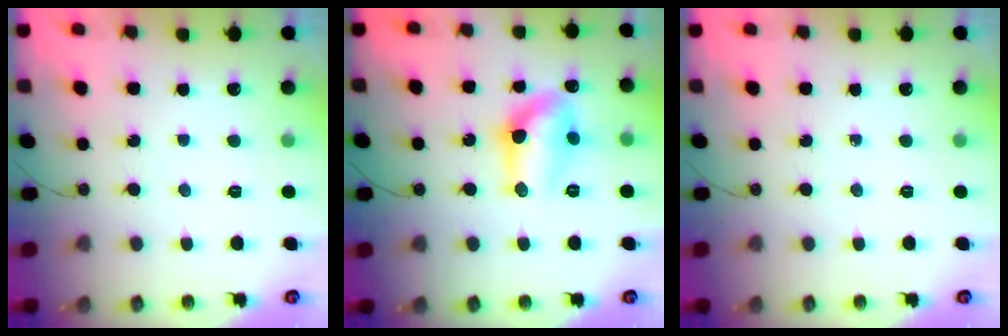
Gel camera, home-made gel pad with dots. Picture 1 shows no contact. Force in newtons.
{"total": 11.1, "press": 11.1, "slide": 0.9}
{"total": 0.0}